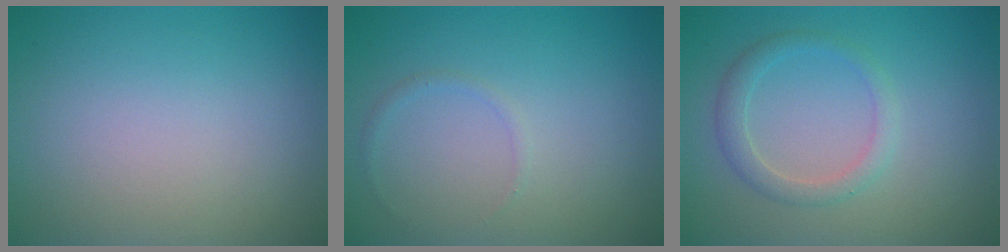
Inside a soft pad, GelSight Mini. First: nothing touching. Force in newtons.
{"total": 0.6, "press": 0.6, "slide": 0.0}
{"total": 2.1, "press": 2.1, "slide": 0.2}